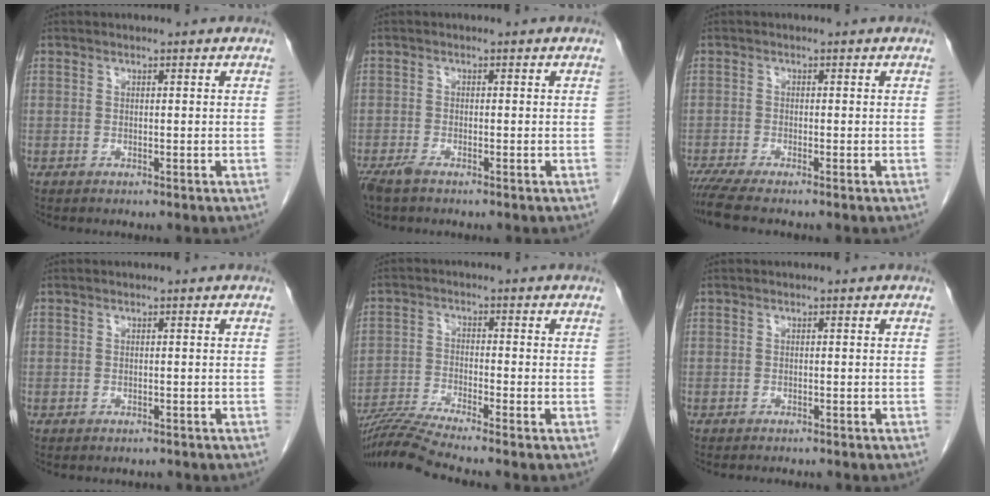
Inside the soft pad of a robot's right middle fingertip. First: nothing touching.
{"total": 2.6, "force": [-2.0, 0.6, 1.6], "torque": [-0.035, -0.007, -0.037]}
{"total": 3.8, "force": [-3.2, -0.3, 2.1], "torque": [-0.039, -0.011, -0.061]}
{"total": 0.8, "force": [-0.7, 0.4, 0.0], "torque": [-0.005, 0.000, -0.011]}
{"total": 8.0, "force": [-7.1, -2.1, 3.1], "torque": [-0.059, -0.026, -0.133]}
{"total": 2.8, "force": [-2.6, 0.4, 0.9], "torque": [-0.010, -0.003, -0.030]}